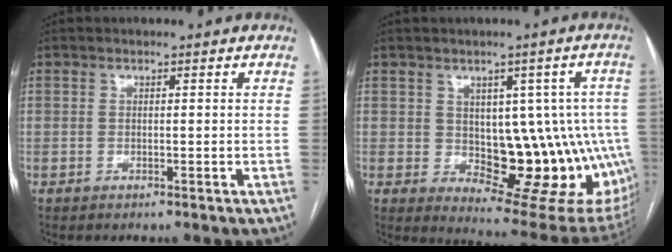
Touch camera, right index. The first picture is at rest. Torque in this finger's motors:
{"motor_torque": [0.42, 0.02, 0.23, 0.03]}